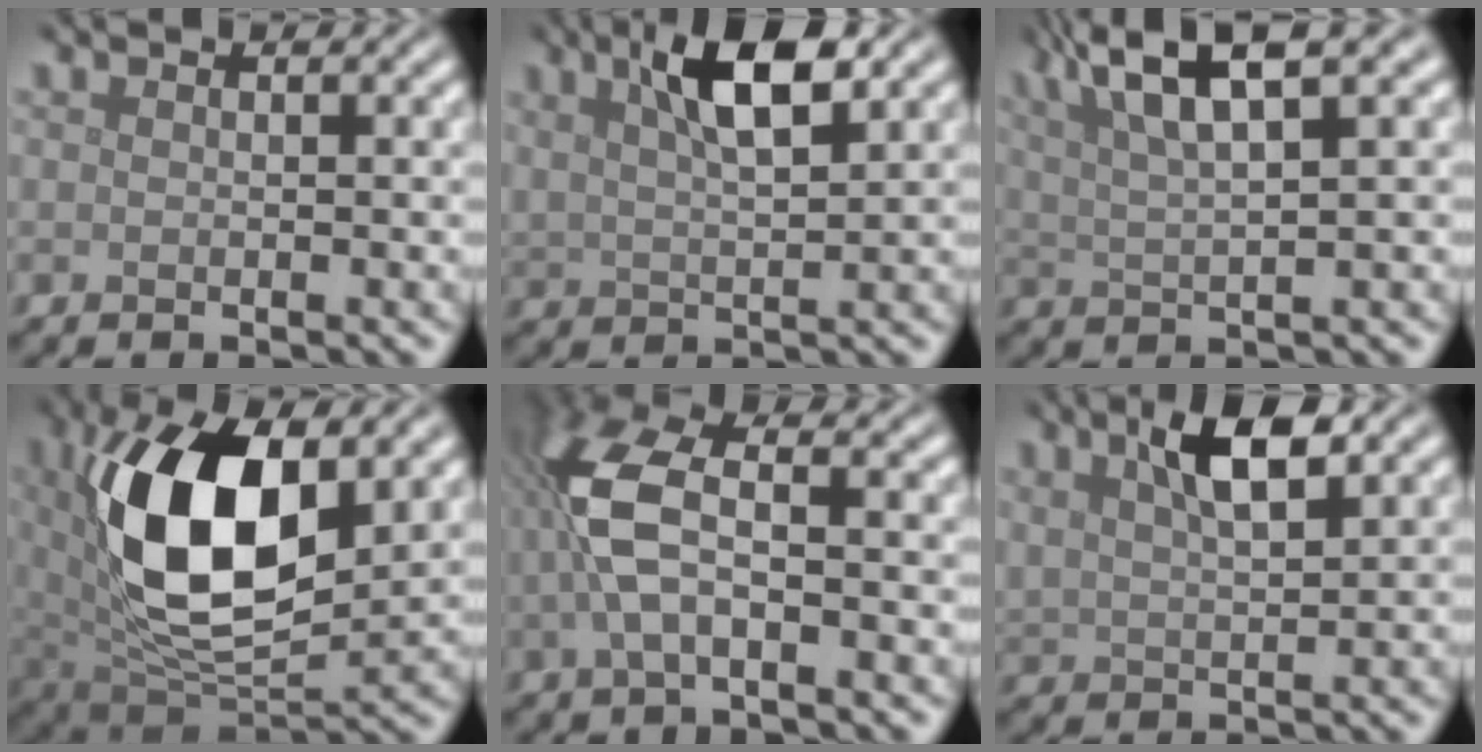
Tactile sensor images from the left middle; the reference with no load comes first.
{"total": 5.9, "force": [3.1, 1.8, 4.7], "torque": [-0.087, 0.010, 0.052]}
{"total": 8.5, "force": [4.8, 2.0, 6.6], "torque": [-0.109, 0.029, 0.086]}
{"total": 12.6, "force": [2.6, 6.3, 10.5], "torque": [-0.194, 0.002, 0.044]}
{"total": 6.7, "force": [-0.4, 2.9, 6.0], "torque": [-0.143, 0.019, -0.017]}
{"total": 4.9, "force": [2.8, 1.5, 3.8], "torque": [-0.072, 0.009, 0.048]}